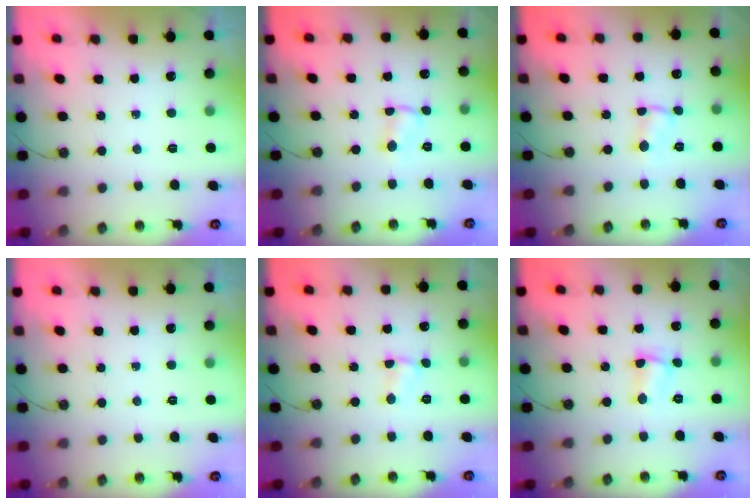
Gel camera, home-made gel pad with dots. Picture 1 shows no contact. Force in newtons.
{"total": 1.0, "press": 1.0, "slide": 0.2}
{"total": 1.0, "press": 1.0, "slide": 0.2}
{"total": 0.0}
{"total": 1.5, "press": 1.5, "slide": 0.2}
{"total": 2.6, "press": 2.3, "slide": 1.1}